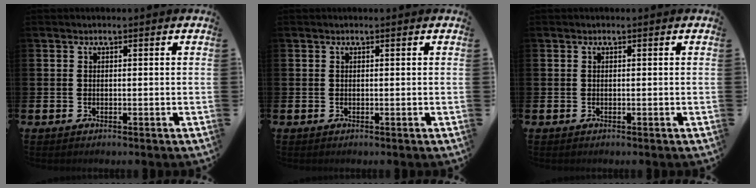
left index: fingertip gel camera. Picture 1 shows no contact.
{"total": 0.0}
{"total": 0.0}